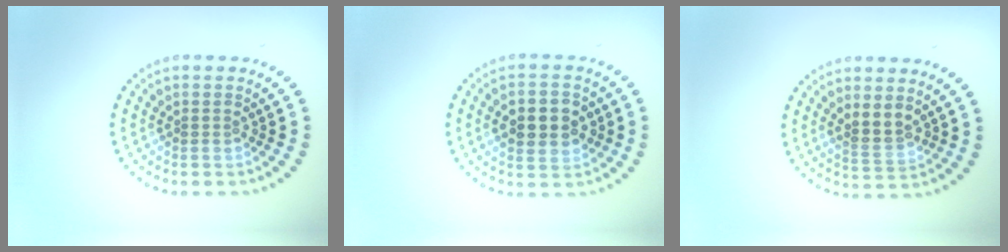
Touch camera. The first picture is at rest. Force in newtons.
{"total": 4.7, "press": 4.7, "slide": 0.1}
{"total": 2.4, "press": 2.2, "slide": 1.0}